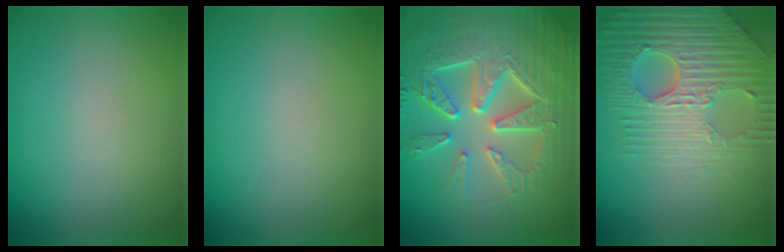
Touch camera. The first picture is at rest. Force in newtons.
{"total": 0.0}
{"total": 8.9, "press": 6.3, "slide": 6.3}
{"total": 8.4, "press": 5.8, "slide": 6.1}